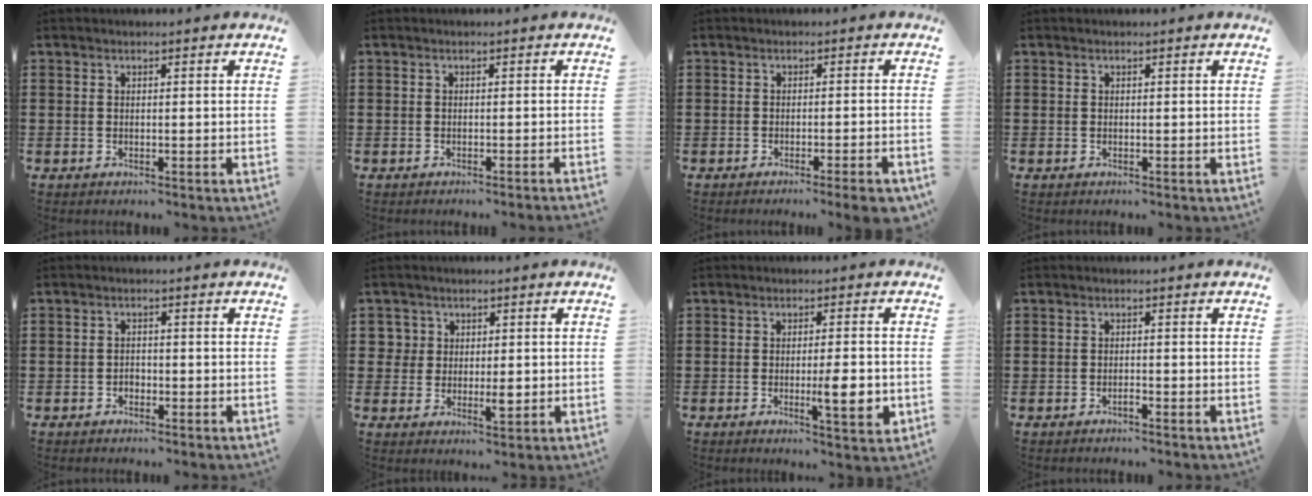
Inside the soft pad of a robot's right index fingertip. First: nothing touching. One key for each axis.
{"total": 0.7, "fx": -0.6, "fy": -0.2, "fz": 0.3, "tx": -0.007, "ty": -0.002, "tz": -0.012}
{"total": 2.4, "fx": -1.8, "fy": -0.3, "fz": 1.7, "tx": -0.026, "ty": -0.004, "tz": -0.032}
{"total": 0.0}
{"total": 1.2, "fx": -0.8, "fy": 0.8, "fz": 0.5, "tx": -0.014, "ty": -0.003, "tz": -0.016}
{"total": 3.9, "fx": 0.5, "fy": 3.1, "fz": 2.3, "tx": -0.046, "ty": 0.006, "tz": 0.008}
{"total": 6.5, "fx": -1.4, "fy": 1.0, "fz": 6.2, "tx": -0.084, "ty": -0.013, "tz": -0.025}
{"total": 1.0, "fx": -0.7, "fy": 0.1, "fz": 0.7, "tx": -0.015, "ty": -0.004, "tz": -0.013}